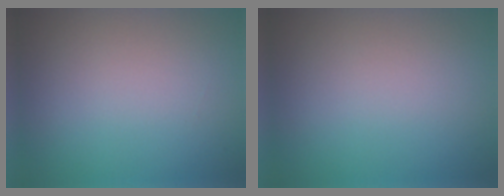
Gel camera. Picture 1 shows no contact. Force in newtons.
{"total": 0.0}